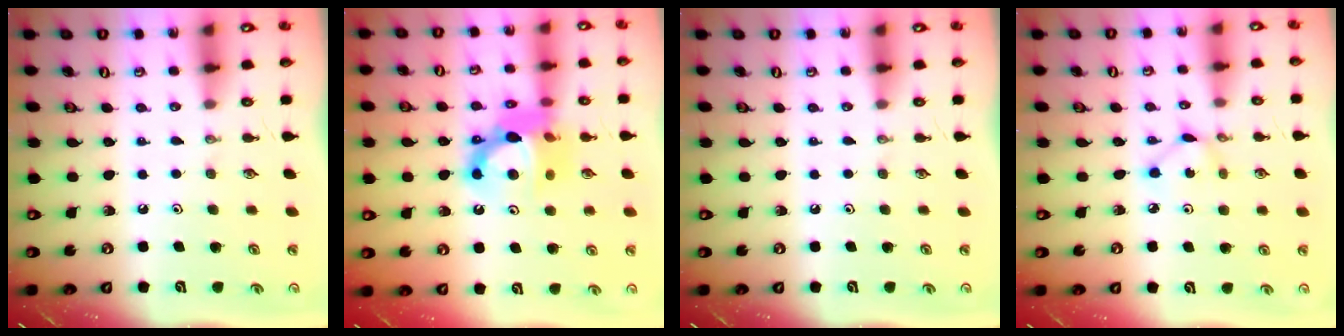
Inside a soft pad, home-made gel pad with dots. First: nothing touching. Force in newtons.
{"total": 13.6, "press": 13.6, "slide": 1.1}
{"total": 0.0}
{"total": 2.4, "press": 2.4, "slide": 0.1}